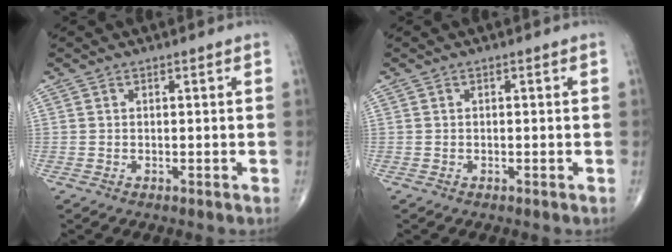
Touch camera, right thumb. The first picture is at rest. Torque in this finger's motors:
{"motor_torque": [-0.32, 0.09, 0.00, 0.06, 0.04]}